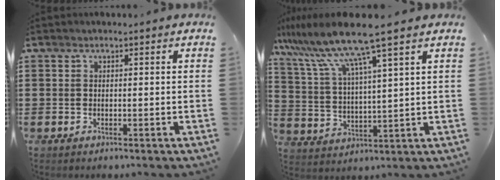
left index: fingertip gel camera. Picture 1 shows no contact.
{"total": 10.6, "force": [8.1, -0.4, 6.8], "torque": [-0.168, -0.044, 0.130]}